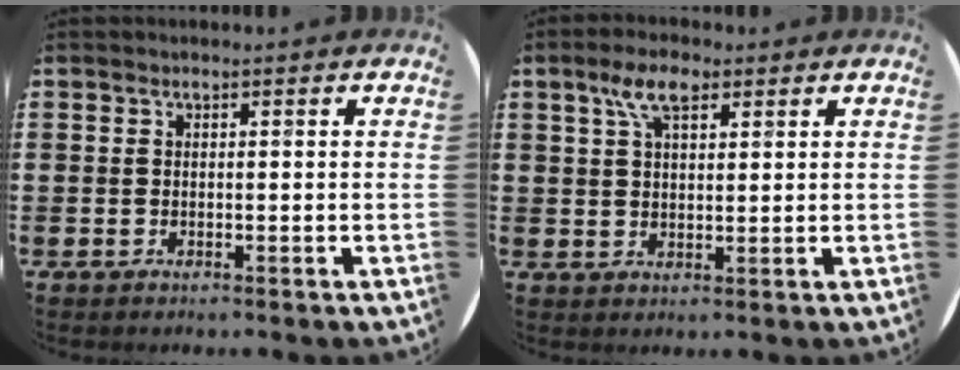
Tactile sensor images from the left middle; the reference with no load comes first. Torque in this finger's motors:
{"motor_torque": [1.19, -0.43, 0.48, 0.13]}